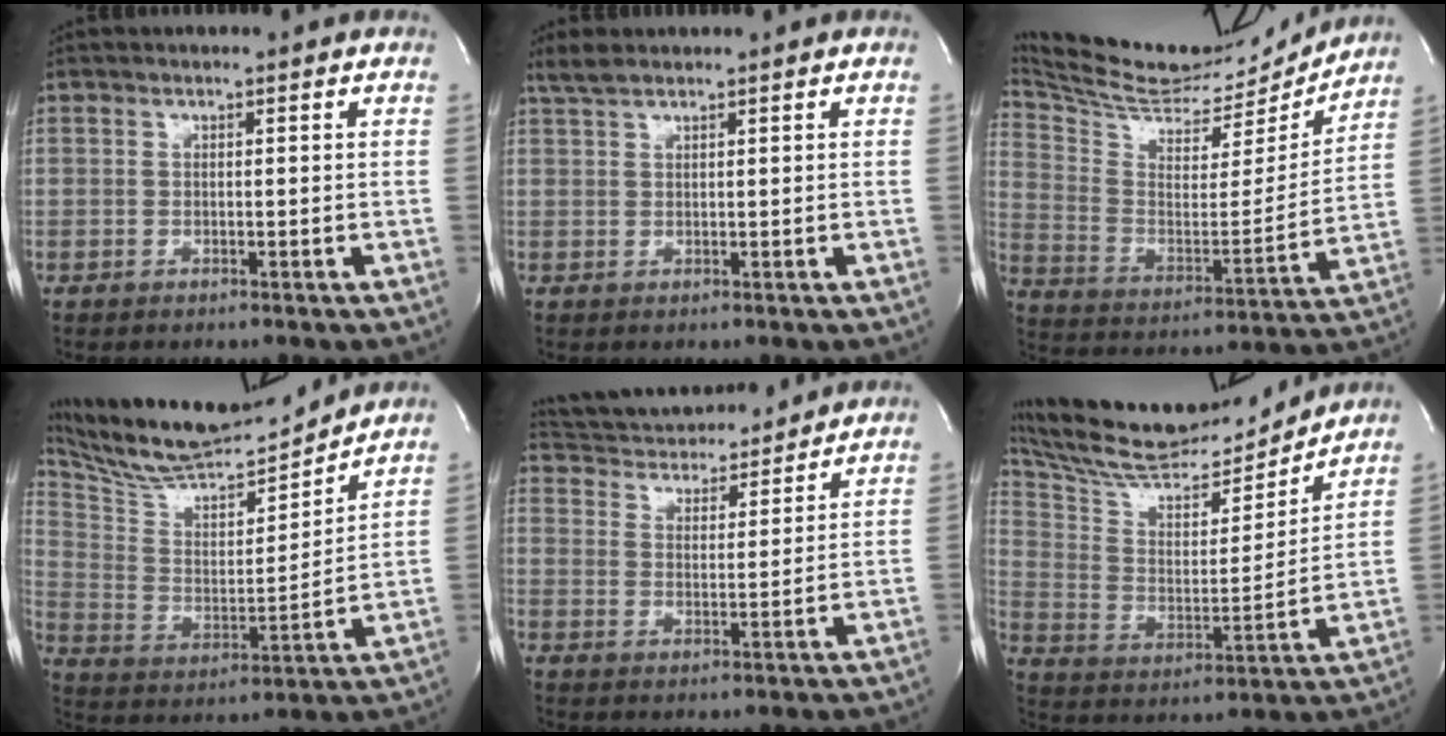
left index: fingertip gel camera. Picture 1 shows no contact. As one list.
[{"total": 2.2, "force": [2.0, 0.2, 1.1], "torque": [-0.033, 0.016, 0.043]}, {"total": 21.8, "force": [20.4, 4.1, 6.4], "torque": [-0.124, -0.016, 0.321]}, {"total": 19.3, "force": [18.1, 1.7, 6.5], "torque": [-0.133, -0.001, 0.312]}, {"total": 15.2, "force": [14.3, 3.1, 4.0], "torque": [-0.070, 0.025, 0.226]}, {"total": 22.3, "force": [20.5, 3.2, 8.0], "torque": [-0.153, 0.002, 0.331]}]